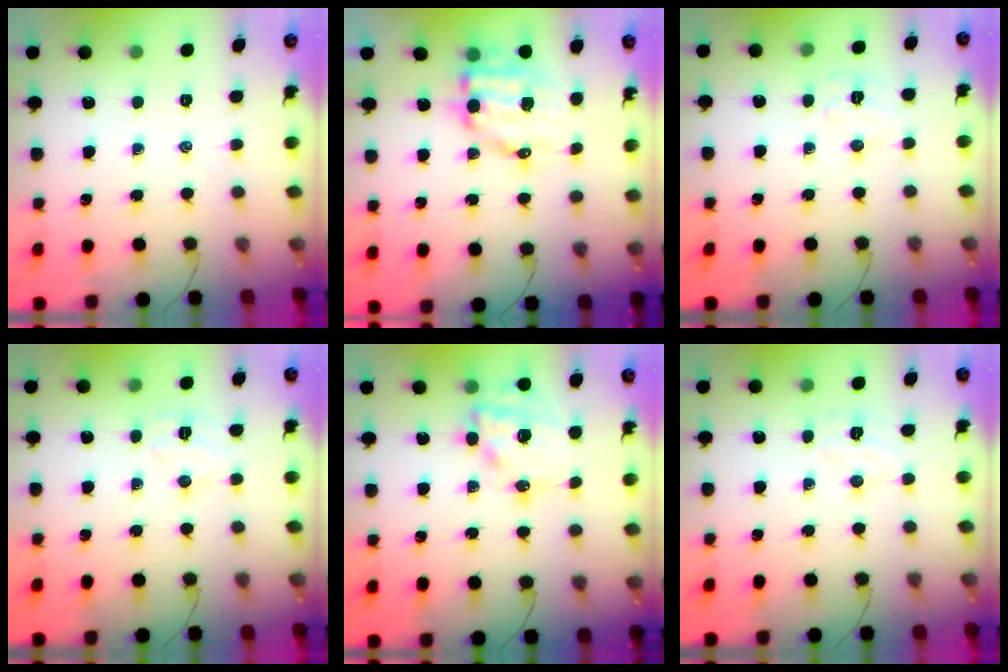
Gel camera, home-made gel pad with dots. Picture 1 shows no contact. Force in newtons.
{"total": 10.1, "press": 9.9, "slide": 2.2}
{"total": 6.0, "press": 6.0, "slide": 0.7}
{"total": 5.6, "press": 5.5, "slide": 0.8}
{"total": 14.3, "press": 13.8, "slide": 3.5}
{"total": 5.8, "press": 5.7, "slide": 1.1}